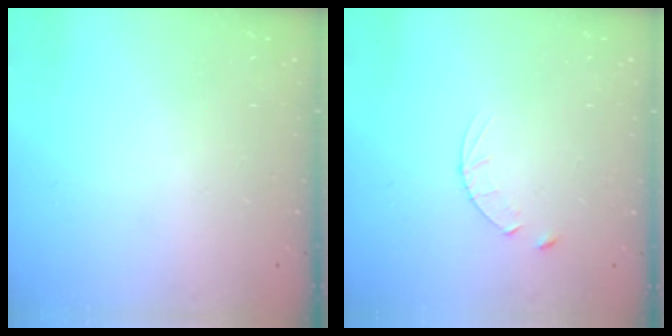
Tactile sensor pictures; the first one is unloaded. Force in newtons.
{"total": 3.9, "press": 3.9, "slide": 0.4}